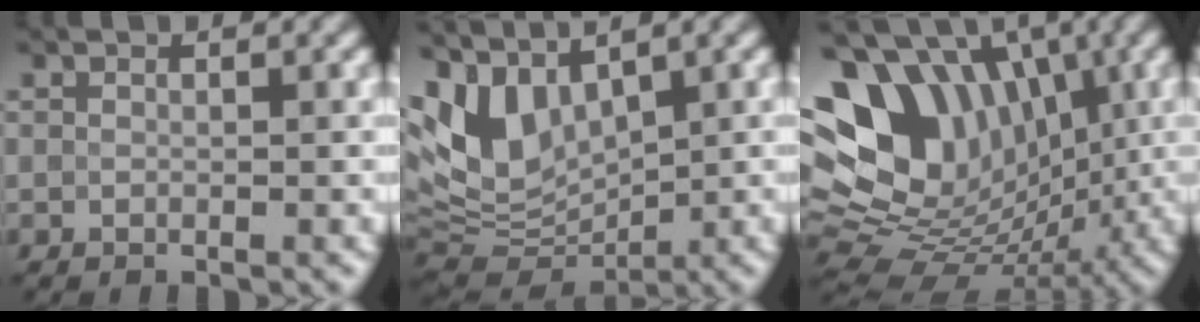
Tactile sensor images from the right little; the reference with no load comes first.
{"total": 8.5, "force": [3.0, 5.0, 6.1], "torque": [-0.112, -0.005, 0.061]}
{"total": 12.7, "force": [3.2, 9.8, 7.5], "torque": [-0.149, 0.012, 0.058]}